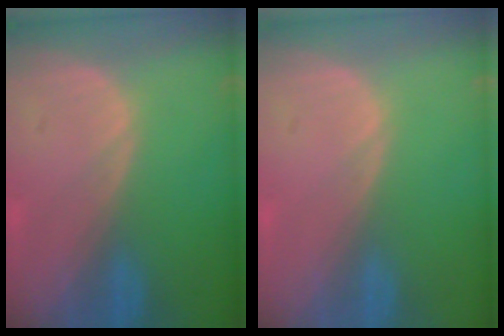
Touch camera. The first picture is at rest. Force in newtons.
{"total": 0.0}